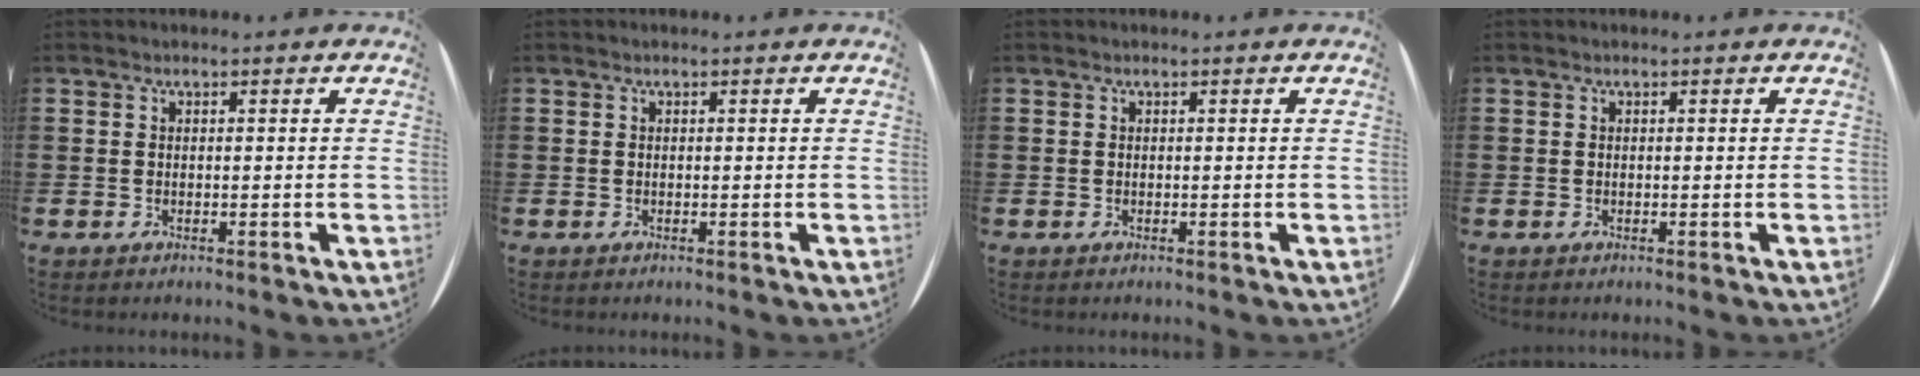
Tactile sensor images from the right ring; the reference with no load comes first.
{"total": 0.0}
{"total": 0.0}
{"total": 0.0}